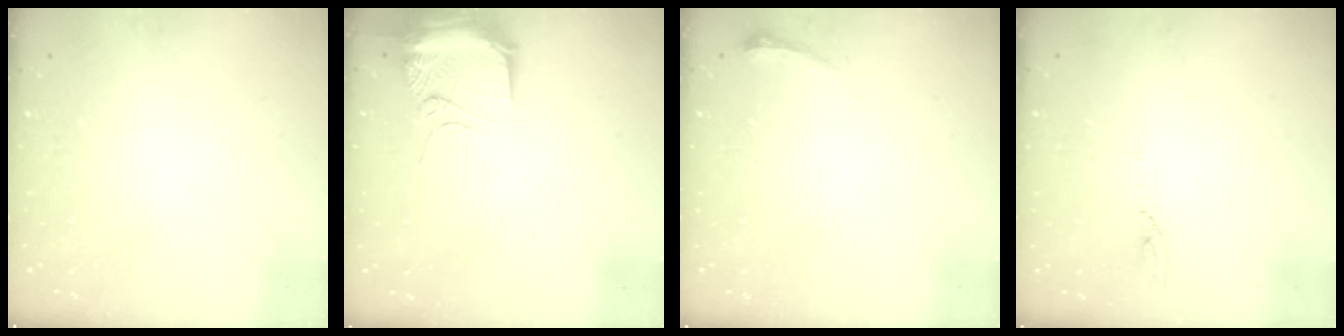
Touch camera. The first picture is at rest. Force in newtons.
{"total": 14.7, "press": 10.7, "slide": 10.1}
{"total": 4.2, "press": 3.9, "slide": 1.7}
{"total": 3.3, "press": 3.3, "slide": 0.3}